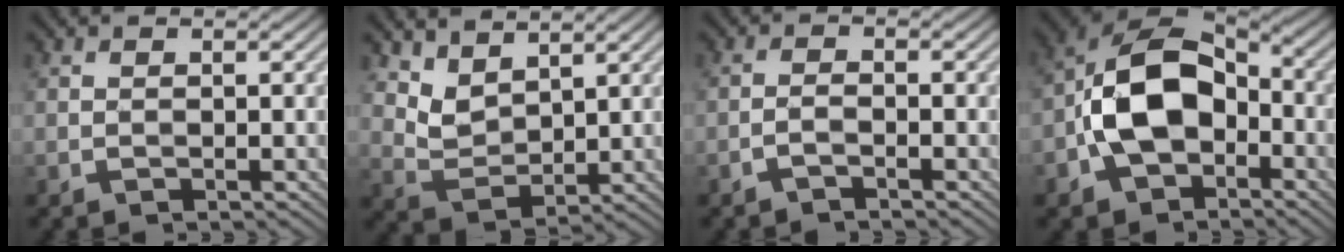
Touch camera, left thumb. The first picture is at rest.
{"total": 4.5, "force": [3.5, 2.1, 1.9], "torque": [-0.055, -0.009, 0.077]}
{"total": 1.2, "force": [-1.1, 0.2, 0.5], "torque": [-0.009, 0.006, -0.026]}
{"total": 11.7, "force": [-2.6, 7.9, 8.3], "torque": [-0.171, 0.006, -0.063]}